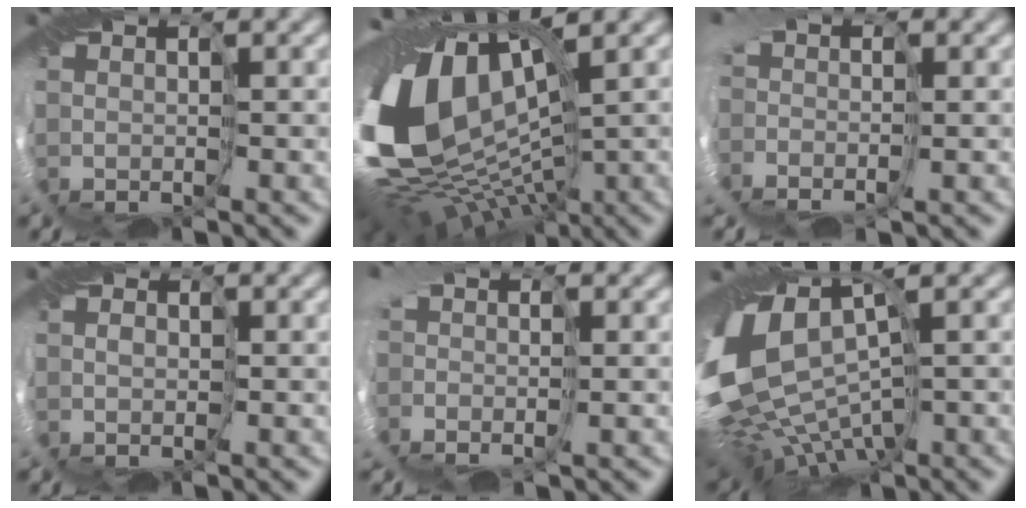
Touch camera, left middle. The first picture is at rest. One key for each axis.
{"total": 16.9, "fx": 0.5, "fy": 10.3, "fz": 13.4, "tx": -0.276, "ty": -0.013, "tz": 0.018}
{"total": 3.3, "fx": -1.1, "fy": 2.3, "fz": 2.0, "tx": -0.030, "ty": 0.000, "tz": -0.014}
{"total": 1.0, "fx": -0.2, "fy": 0.9, "fz": 0.3, "tx": 0.003, "ty": 0.002, "tz": -0.006}
{"total": 3.1, "fx": -1.0, "fy": 2.2, "fz": 2.0, "tx": -0.030, "ty": 0.002, "tz": -0.016}
{"total": 13.8, "fx": -2.0, "fy": 7.7, "fz": 11.3, "tx": -0.214, "ty": -0.015, "tz": -0.005}